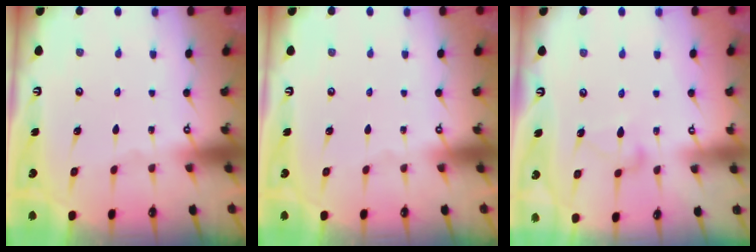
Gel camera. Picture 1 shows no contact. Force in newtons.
{"total": 0.0}
{"total": 7.8, "press": 7.8, "slide": 0.4}